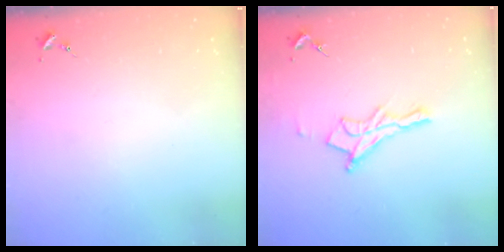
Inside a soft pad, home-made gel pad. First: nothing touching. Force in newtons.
{"total": 11.7, "press": 11.7, "slide": 0.8}